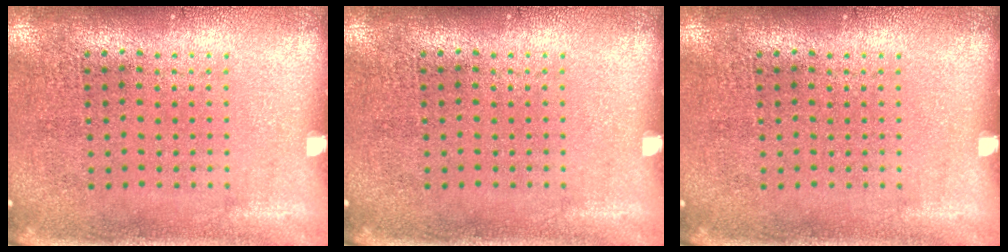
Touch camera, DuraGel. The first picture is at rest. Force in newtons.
{"total": 0.0}
{"total": 0.0}